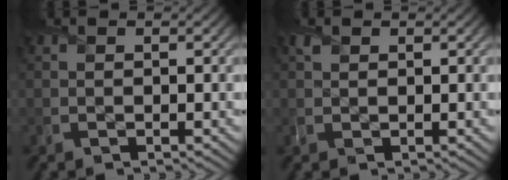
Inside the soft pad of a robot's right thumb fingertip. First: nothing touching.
{"total": 0.9, "force": [0.6, 0.6, 0.2], "torque": [-0.006, -0.001, 0.013]}